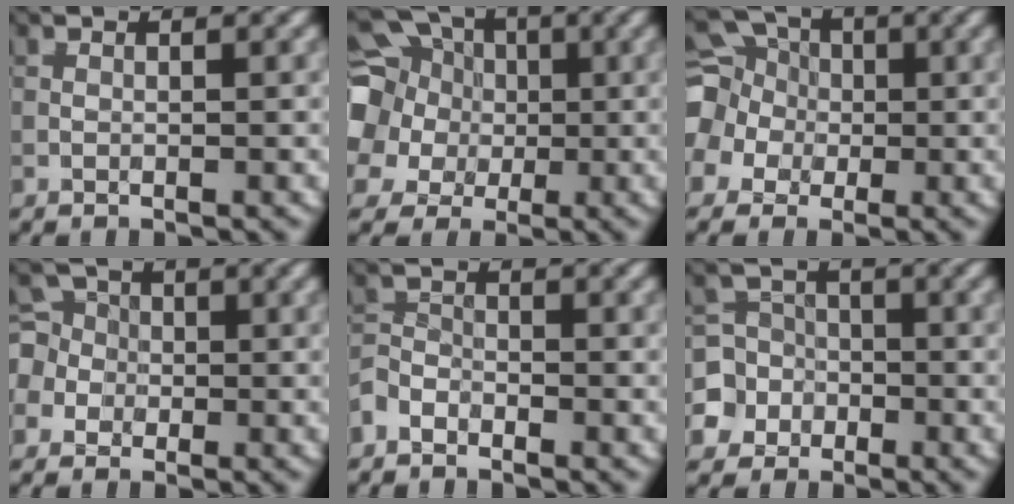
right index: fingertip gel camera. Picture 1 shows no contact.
{"total": 15.0, "force": [2.9, 13.4, 6.1], "torque": [-0.172, 0.018, 0.025]}
{"total": 9.8, "force": [0.9, 8.9, 4.1], "torque": [-0.109, 0.023, -0.024]}
{"total": 5.7, "force": [-0.5, 5.5, 1.5], "torque": [-0.027, 0.026, -0.046]}
{"total": 1.8, "force": [-1.5, 1.0, 0.3], "torque": [-0.004, 0.005, -0.037]}
{"total": 6.3, "force": [-2.6, 5.7, 0.3], "torque": [-0.001, 0.001, -0.067]}